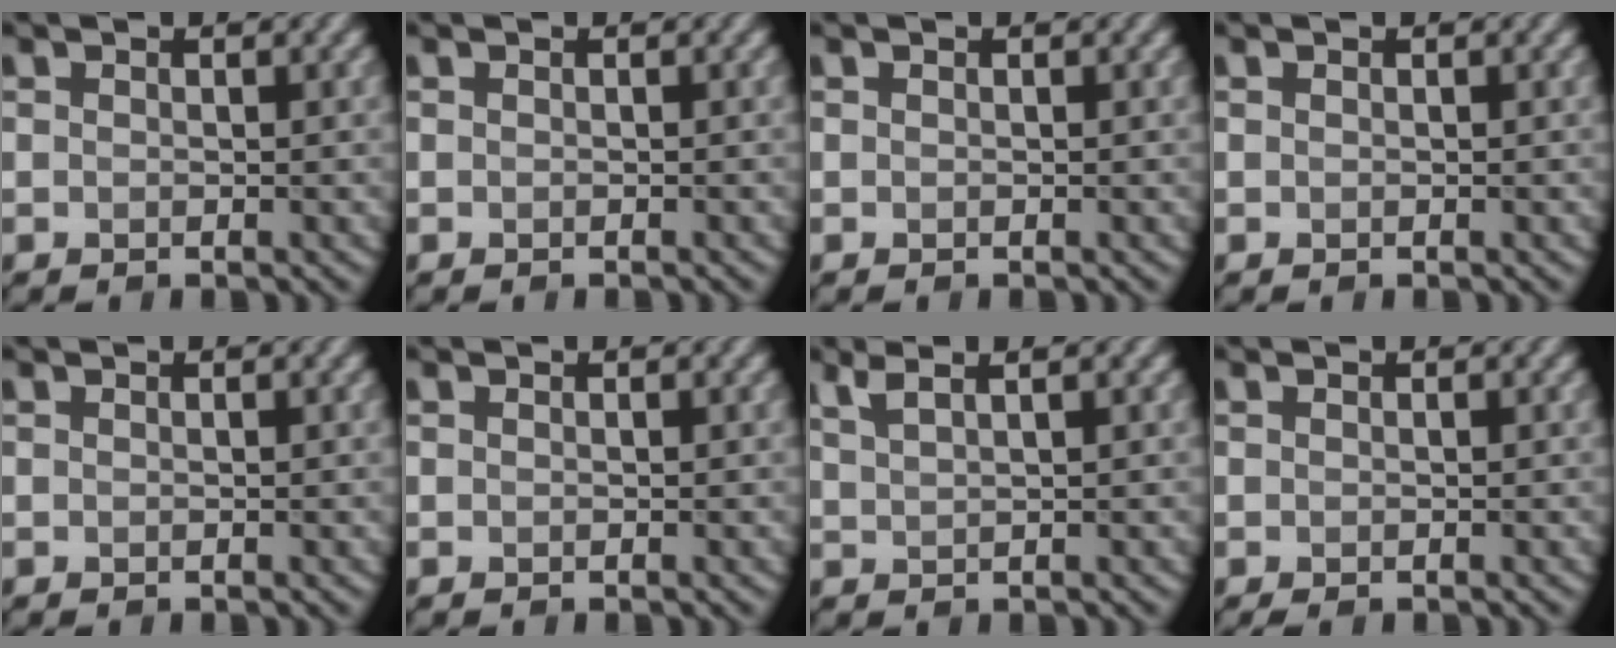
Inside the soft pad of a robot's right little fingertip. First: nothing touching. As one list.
[{"total": 0.0}, {"total": 0.0}, {"total": 0.0}, {"total": 0.0}, {"total": 0.0}, {"total": 3.3, "force": [2.3, 1.1, 2.0], "torque": [-0.020, 0.017, 0.020]}, {"total": 0.8, "force": [-0.7, 0.1, 0.4], "torque": [-0.007, -0.003, -0.009]}]